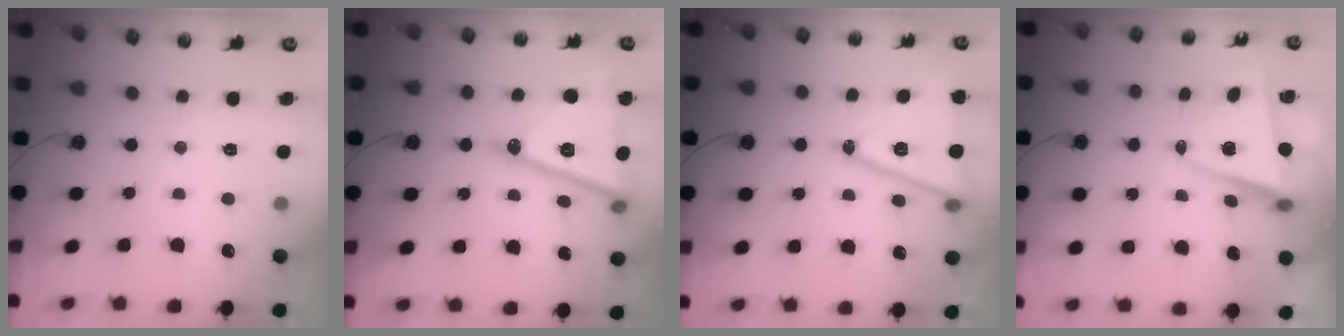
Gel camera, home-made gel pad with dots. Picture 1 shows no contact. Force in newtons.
{"total": 21.4, "press": 21.1, "slide": 3.4}
{"total": 16.3, "press": 16.0, "slide": 3.3}
{"total": 5.5, "press": 5.2, "slide": 1.7}